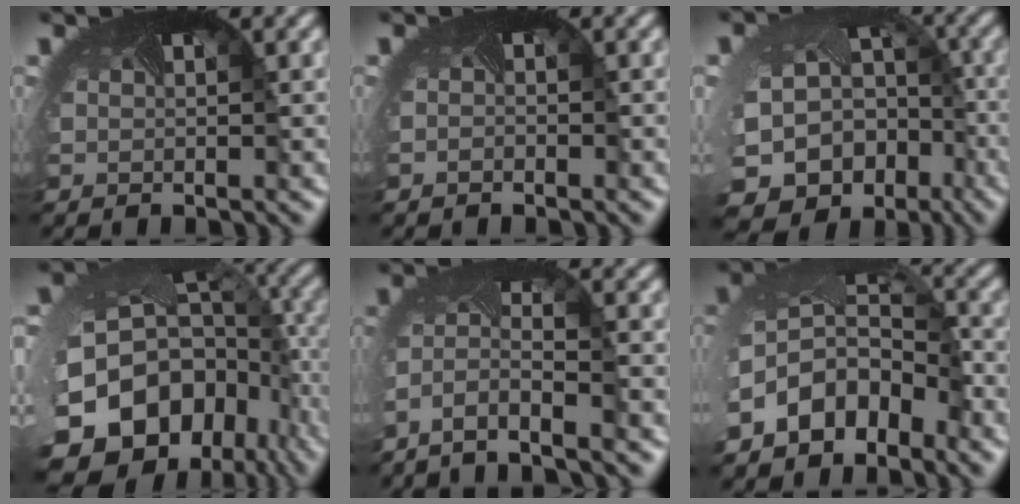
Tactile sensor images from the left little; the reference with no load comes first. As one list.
[{"total": 0.6, "force": [-0.6, 0.1, -0.1], "torque": [-0.011, -0.006, -0.010]}, {"total": 18.6, "force": [-10.4, 13.9, 6.6], "torque": [-0.134, -0.083, -0.126]}, {"total": 17.6, "force": [-7.7, 12.8, 9.3], "torque": [-0.226, -0.042, -0.095]}, {"total": 4.4, "force": [-3.1, 1.0, 2.9], "torque": [-0.085, -0.012, -0.063]}, {"total": 7.4, "force": [-3.8, 4.8, 4.2], "torque": [-0.096, -0.006, -0.074]}]